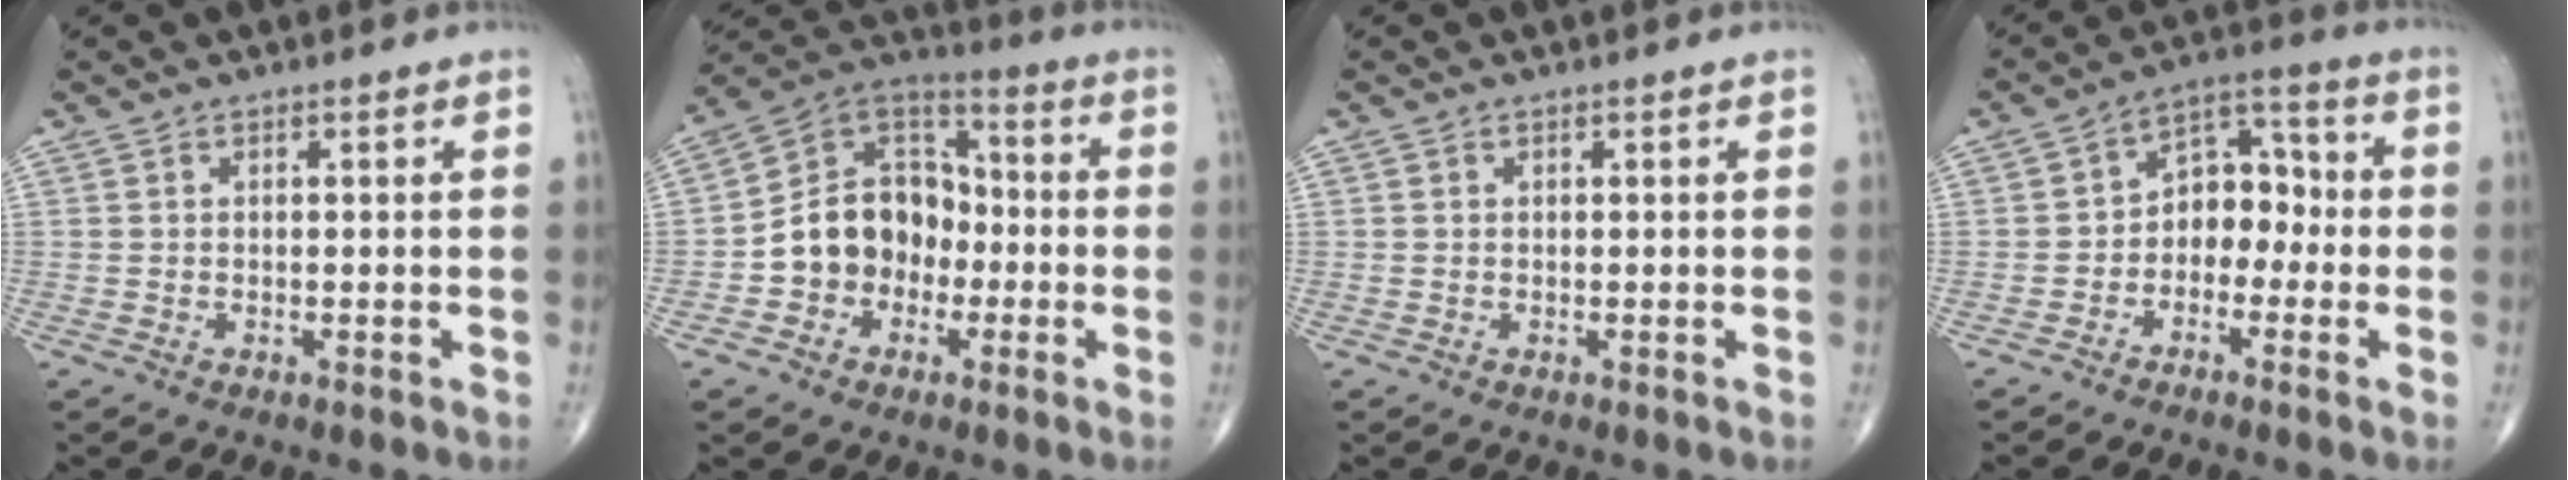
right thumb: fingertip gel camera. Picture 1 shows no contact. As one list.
[{"total": 13.9, "force": [-3.0, 11.2, 7.7], "torque": [-0.086, 0.050, -0.064]}, {"total": 0.0}, {"total": 8.5, "force": [-1.6, 6.1, 5.6], "torque": [-0.048, 0.042, -0.043]}]